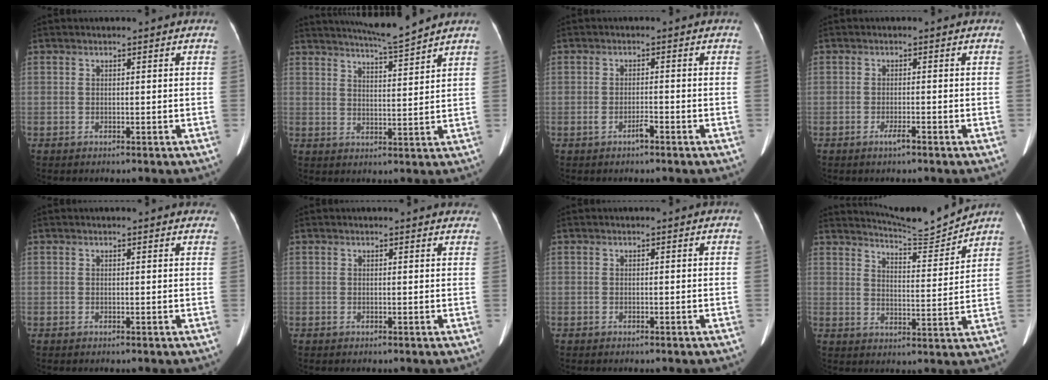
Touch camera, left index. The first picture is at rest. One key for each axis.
{"total": 7.9, "fx": 7.3, "fy": -1.4, "fz": 2.7, "tx": -0.052, "ty": -0.008, "tz": 0.119}
{"total": 1.7, "fx": -1.1, "fy": 0.2, "fz": 1.2, "tx": -0.023, "ty": 0.000, "tz": -0.019}
{"total": 1.5, "fx": -1.1, "fy": 0.0, "fz": 1.1, "tx": -0.023, "ty": -0.002, "tz": -0.018}
{"total": 5.3, "fx": 4.9, "fy": 1.5, "fz": 1.6, "tx": -0.009, "ty": 0.009, "tz": 0.038}
{"total": 6.8, "fx": 6.4, "fy": 1.7, "fz": 1.5, "tx": 0.000, "ty": 0.003, "tz": 0.046}
{"total": 0.0}
{"total": 8.5, "fx": 8.3, "fy": -1.5, "fz": 0.1, "tx": -0.019, "ty": -0.029, "tz": 0.134}